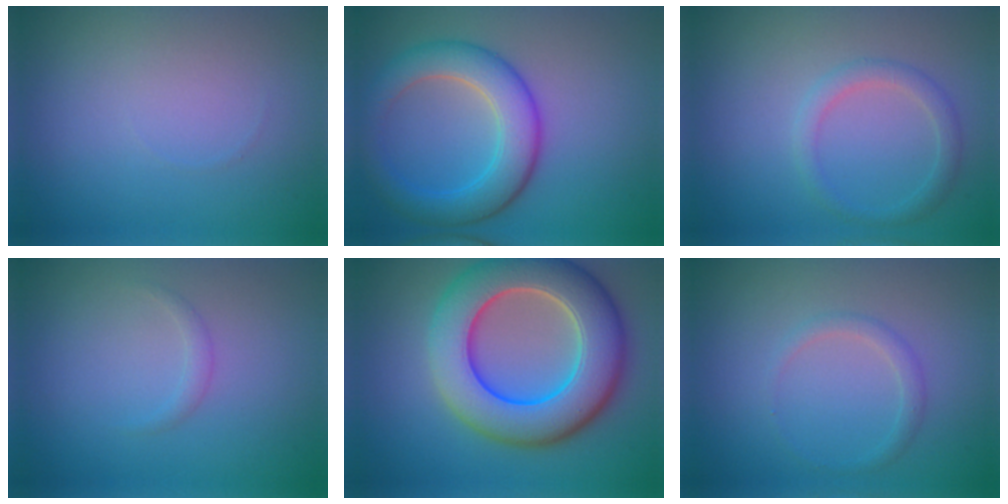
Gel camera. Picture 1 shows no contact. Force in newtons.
{"total": 5.8, "press": 5.8, "slide": 0.2}
{"total": 1.9, "press": 1.9, "slide": 0.2}
{"total": 0.8, "press": 0.8, "slide": 0.1}
{"total": 10.8, "press": 10.8, "slide": 0.4}
{"total": 1.3, "press": 1.3, "slide": 0.1}